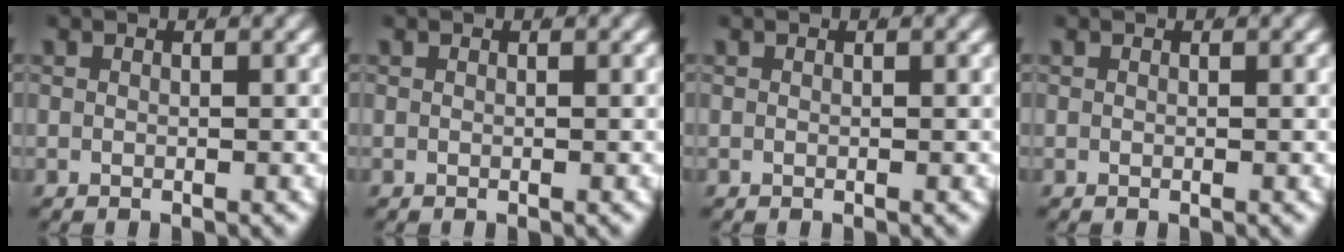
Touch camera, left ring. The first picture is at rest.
{"total": 0.0}
{"total": 0.0}
{"total": 0.0}